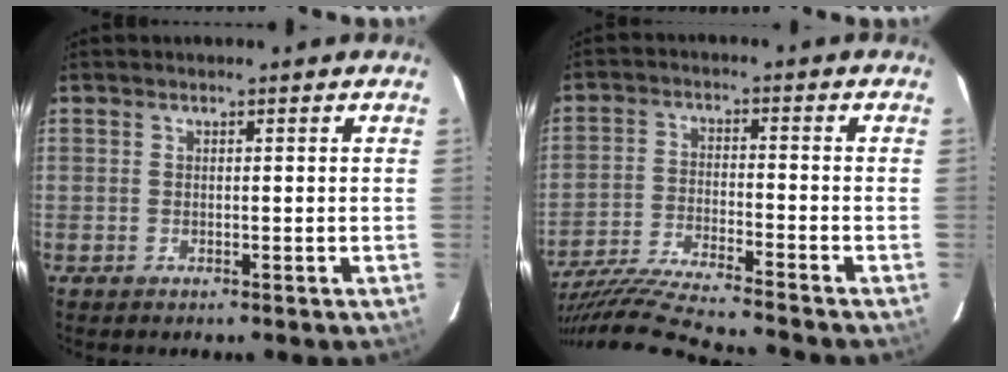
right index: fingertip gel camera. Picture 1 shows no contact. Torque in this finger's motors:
{"motor_torque": [-0.14, -1.39, 0.21, 0.08]}